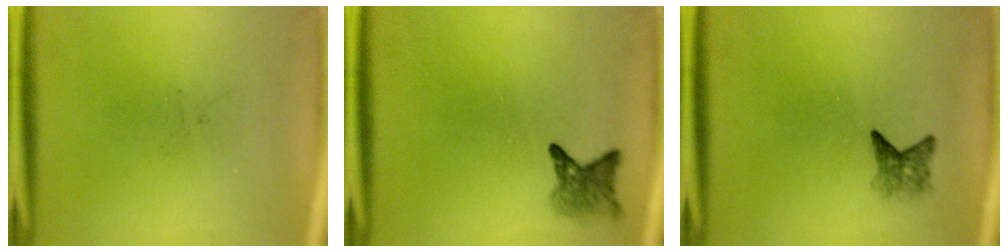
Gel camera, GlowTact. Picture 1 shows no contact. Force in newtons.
{"total": 2.7}
{"total": 2.2}